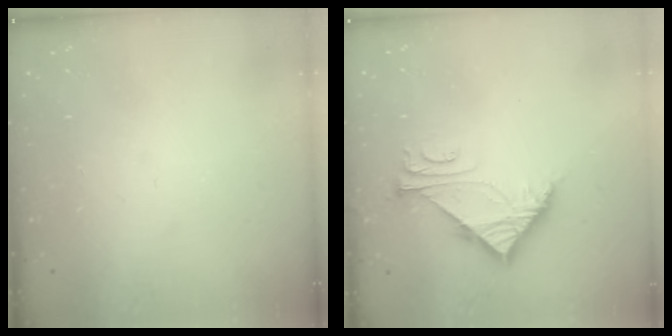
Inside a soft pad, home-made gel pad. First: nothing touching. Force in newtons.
{"total": 6.5, "press": 6.5, "slide": 0.5}